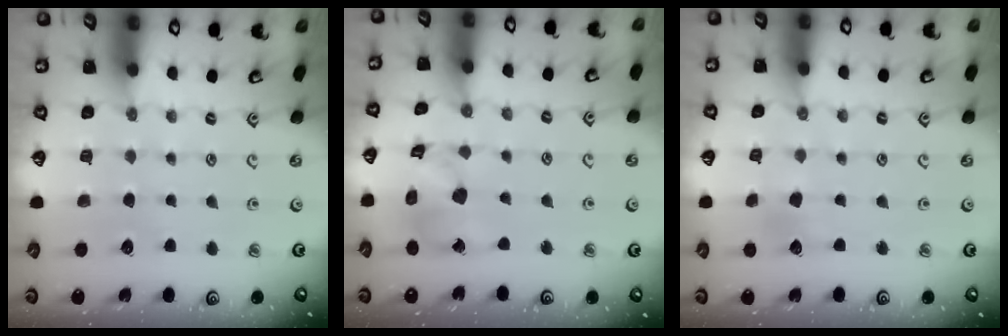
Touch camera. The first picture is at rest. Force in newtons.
{"total": 13.1, "press": 13.0, "slide": 1.5}
{"total": 3.8, "press": 3.8, "slide": 0.4}